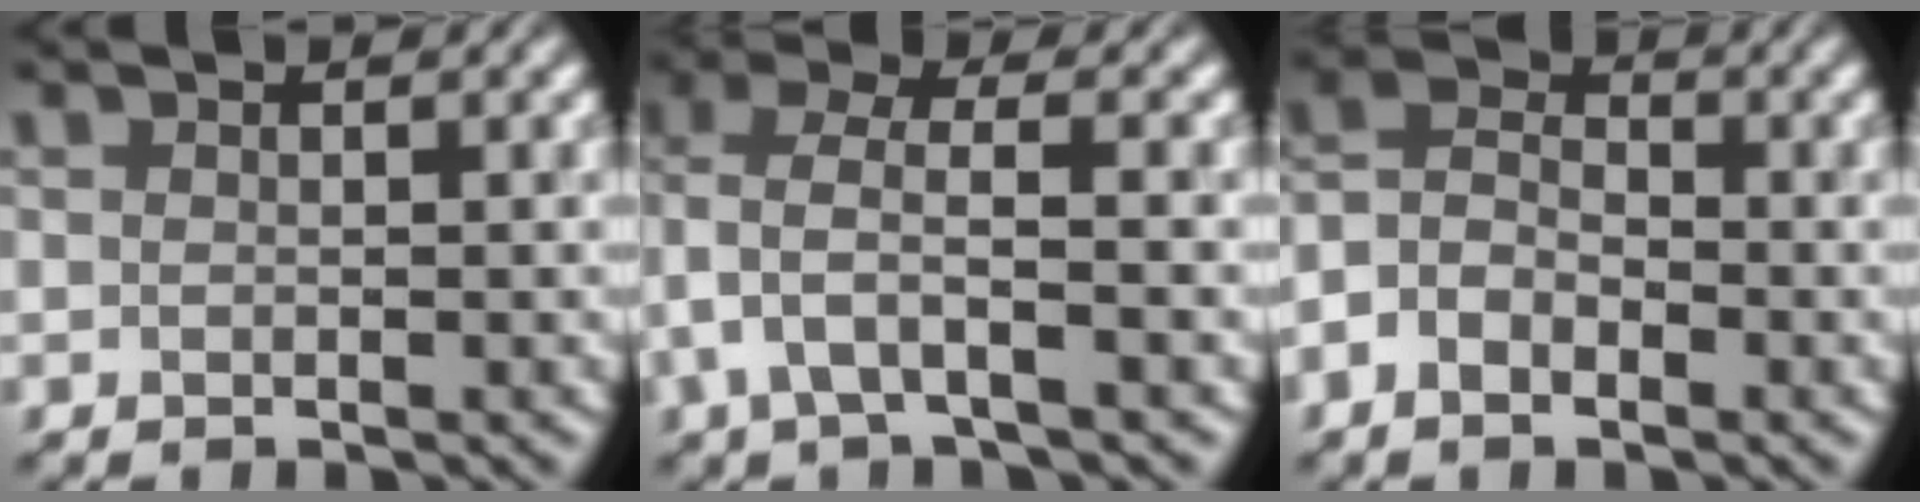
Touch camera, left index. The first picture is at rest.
{"total": 3.8, "force": [-0.2, 1.7, 3.4], "torque": [-0.080, 0.009, -0.007]}
{"total": 4.5, "force": [-2.0, 2.9, 2.8], "torque": [-0.052, 0.010, -0.046]}